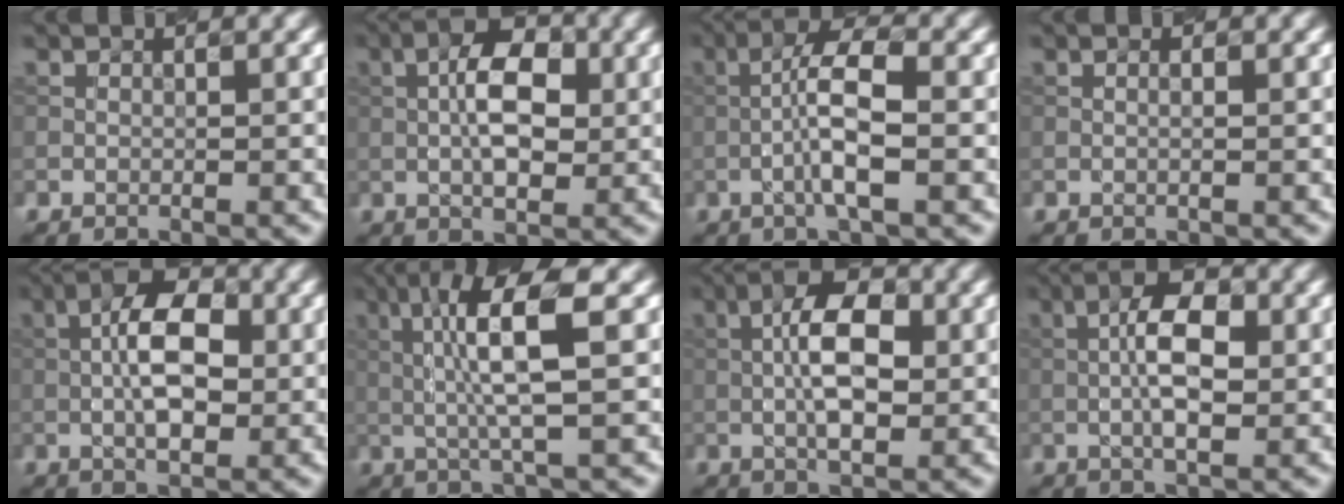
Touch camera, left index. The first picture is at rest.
{"total": 5.9, "force": [0.4, 2.8, 5.1], "torque": [-0.085, 0.010, 0.000]}
{"total": 4.9, "force": [-1.1, 0.8, 4.7], "torque": [-0.089, 0.016, -0.028]}
{"total": 0.7, "force": [0.2, 0.2, 0.7], "torque": [-0.007, -0.010, 0.002]}
{"total": 6.5, "force": [0.2, 3.0, 5.7], "torque": [-0.098, 0.012, -0.005]}
{"total": 6.5, "force": [1.0, 0.8, 6.4], "torque": [-0.127, 0.009, 0.022]}
{"total": 6.5, "force": [0.3, 2.7, 5.9], "torque": [-0.102, 0.011, -0.003]}
{"total": 5.7, "force": [0.1, 2.2, 5.2], "torque": [-0.095, 0.008, -0.006]}